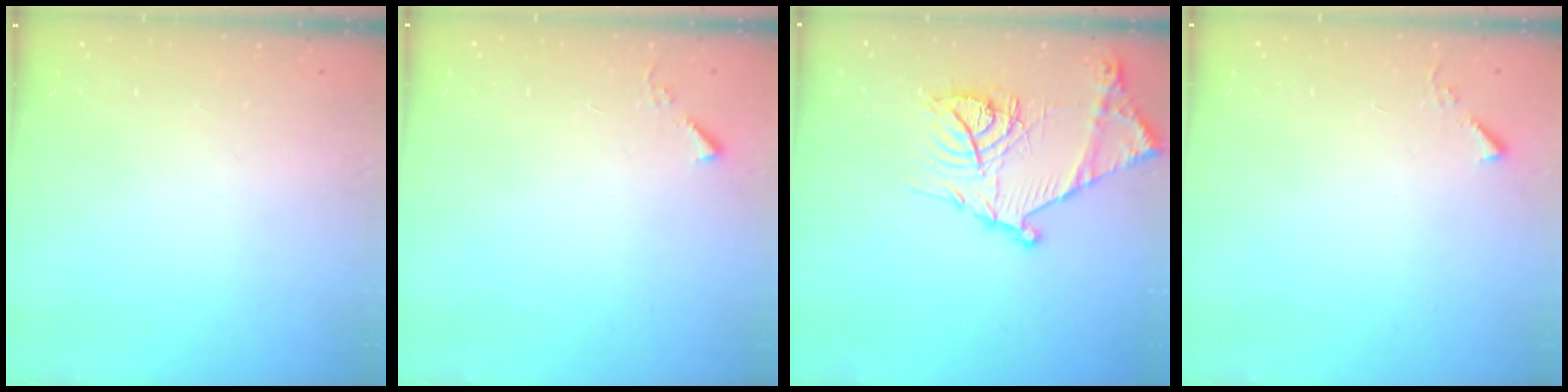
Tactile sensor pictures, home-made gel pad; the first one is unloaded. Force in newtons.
{"total": 3.2, "press": 3.2, "slide": 0.5}
{"total": 18.7, "press": 18.6, "slide": 1.4}
{"total": 3.2, "press": 3.2, "slide": 0.5}